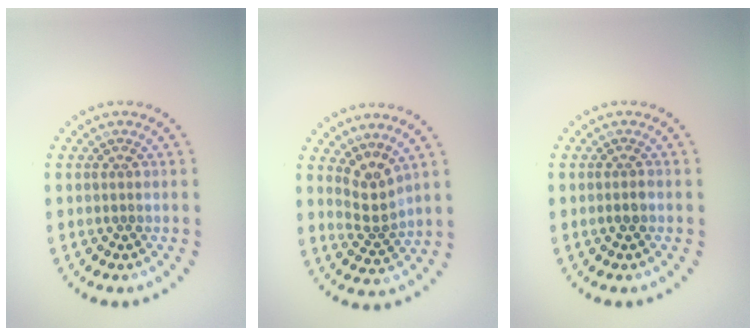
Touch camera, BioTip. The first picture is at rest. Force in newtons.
{"total": 2.5, "press": 1.8, "slide": 1.8}
{"total": 0.9, "press": 0.8, "slide": 0.4}